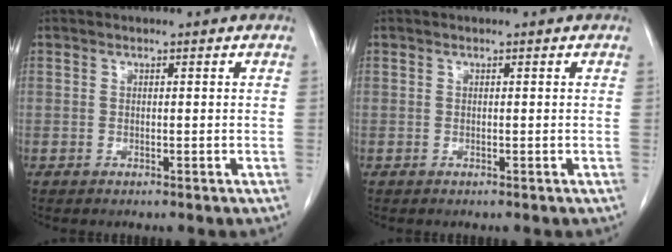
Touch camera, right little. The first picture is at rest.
{"total": 0.0}